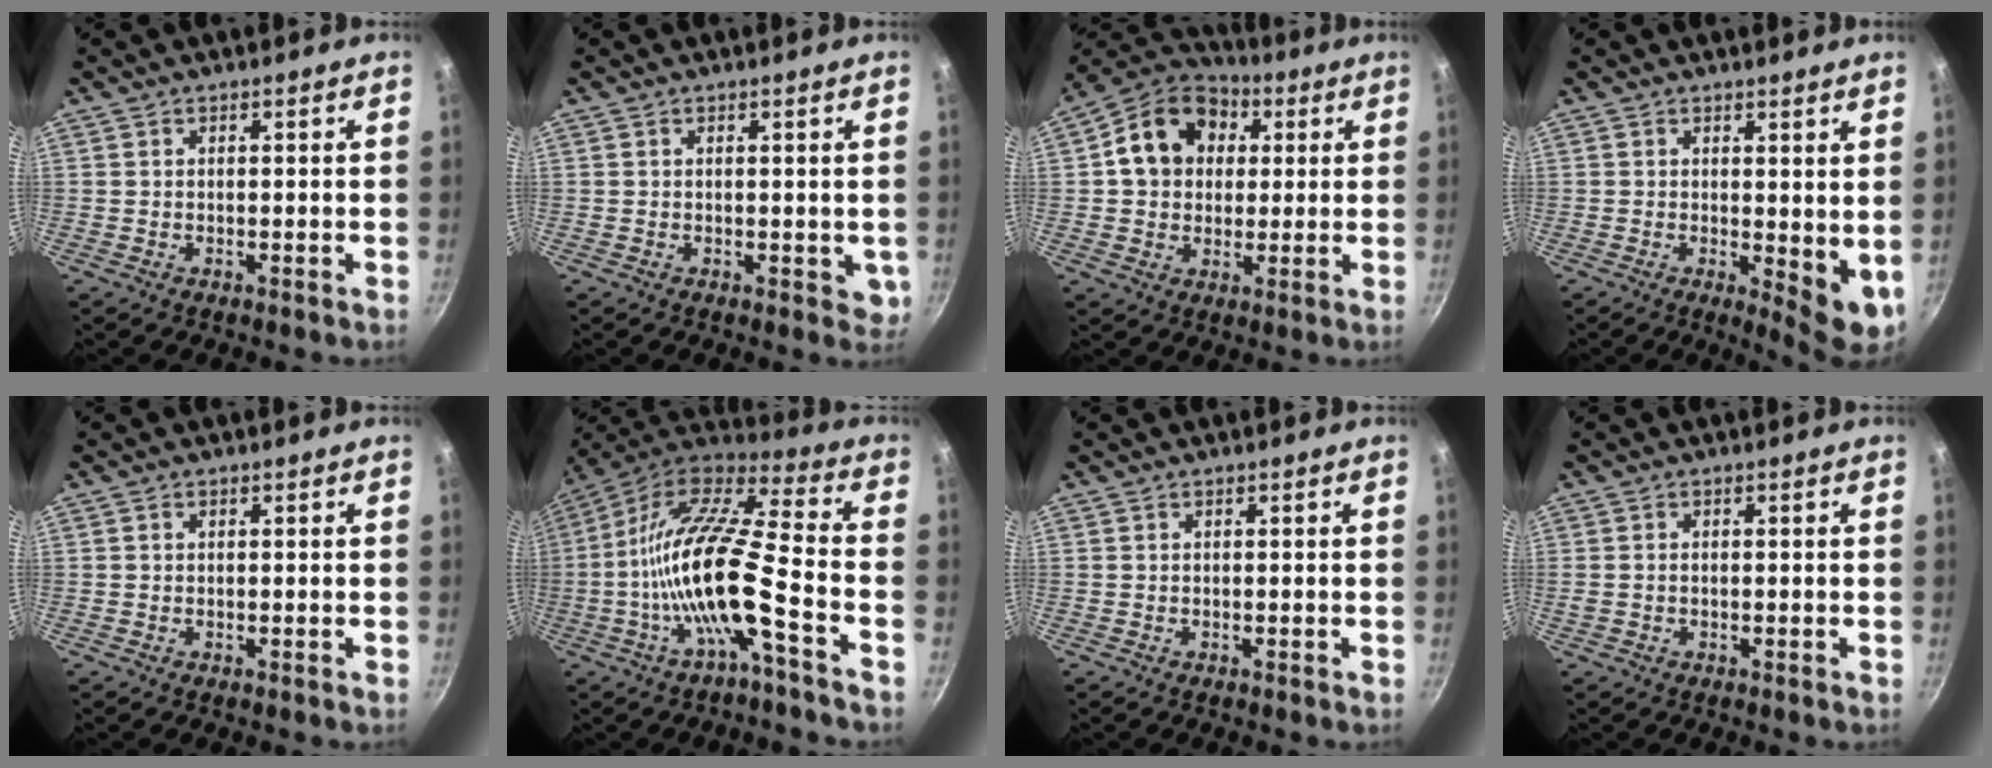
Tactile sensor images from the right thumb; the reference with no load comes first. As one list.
[{"total": 2.8, "force": [0.3, 1.9, 2.0], "torque": [-0.017, -0.002, 0.006]}, {"total": 14.6, "force": [3.5, 11.6, 8.1], "torque": [-0.111, 0.020, 0.042]}, {"total": 6.6, "force": [0.6, 2.8, 6.0], "torque": [-0.071, -0.013, 0.013]}, {"total": 0.5, "force": [0.2, 0.5, 0.2], "torque": [-0.003, 0.004, 0.002]}, {"total": 19.4, "force": [-6.0, 4.3, 17.9], "torque": [-0.330, 0.044, -0.130]}, {"total": 0.0}, {"total": 1.2, "force": [-0.1, 1.0, 0.8], "torque": [-0.014, 0.002, -0.002]}]